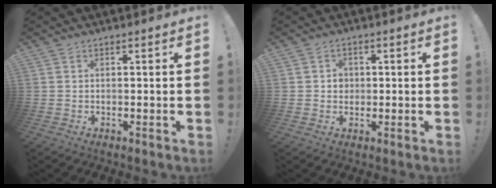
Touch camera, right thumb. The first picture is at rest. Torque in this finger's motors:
{"motor_torque": [-0.04, 0.19, 0.30, -0.32, -0.04]}